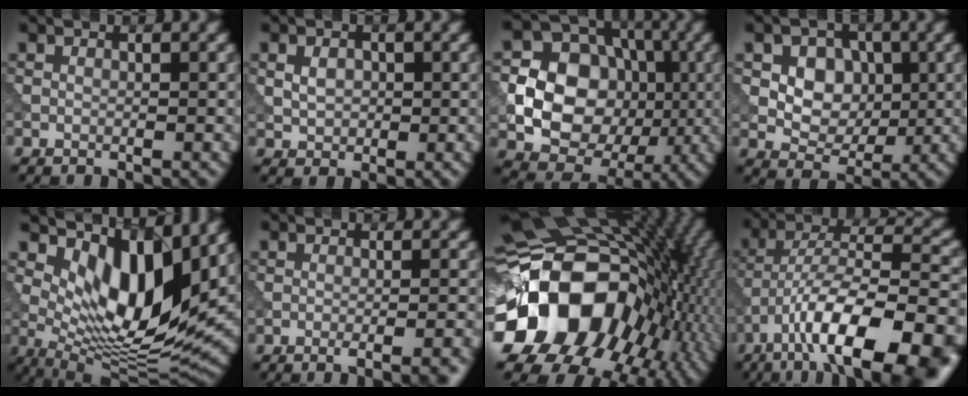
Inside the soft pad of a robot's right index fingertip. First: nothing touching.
{"total": 1.8, "force": [0.2, 1.5, 1.0], "torque": [-0.022, -0.002, 0.004]}
{"total": 12.0, "force": [-1.0, 10.1, 6.4], "torque": [-0.103, 0.002, -0.033]}
{"total": 4.6, "force": [0.6, 3.6, 2.9], "torque": [-0.045, -0.005, 0.001]}
{"total": 10.4, "force": [4.1, 3.8, 8.7], "torque": [-0.141, -0.021, 0.085]}
{"total": 3.7, "force": [-1.8, 1.0, 3.1], "torque": [-0.013, 0.010, -0.020]}
{"total": 19.2, "force": [-4.2, 14.5, 11.9], "torque": [-0.218, -0.014, -0.071]}
{"total": 14.5, "force": [-8.1, 5.0, 10.9], "torque": [-0.179, 0.008, -0.132]}